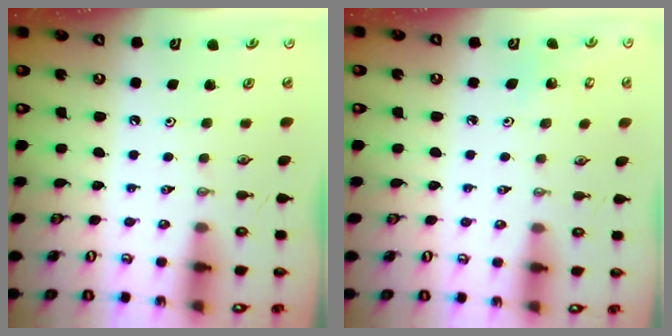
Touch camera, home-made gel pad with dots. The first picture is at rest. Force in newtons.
{"total": 2.8, "press": 2.8, "slide": 0.3}